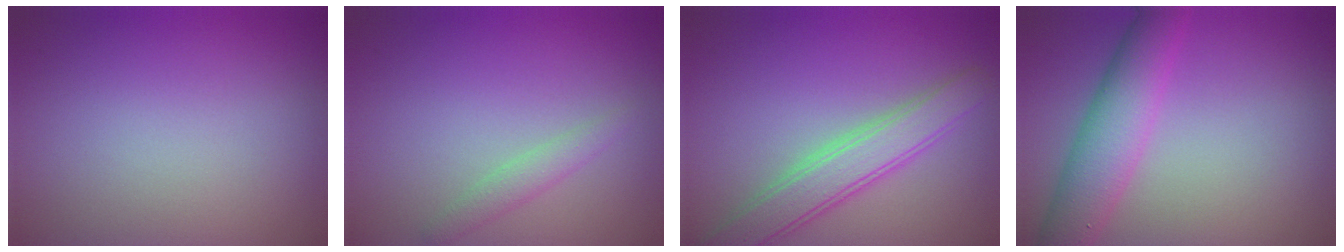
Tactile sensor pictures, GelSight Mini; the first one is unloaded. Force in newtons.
{"total": 1.5, "press": 1.5, "slide": 0.2}
{"total": 4.3, "press": 4.2, "slide": 0.4}
{"total": 5.2, "press": 5.2, "slide": 0.0}